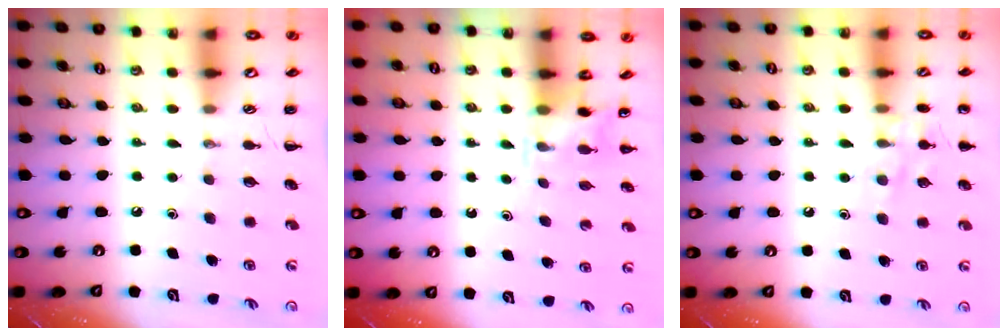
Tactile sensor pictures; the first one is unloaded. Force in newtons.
{"total": 5.1, "press": 4.9, "slide": 1.5}
{"total": 8.5, "press": 8.4, "slide": 1.4}